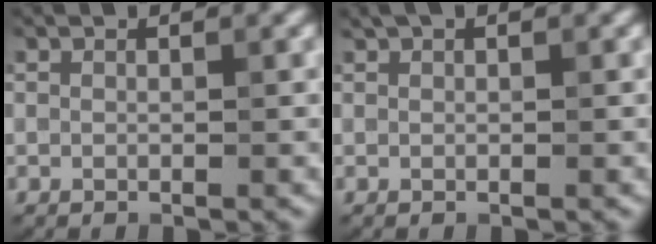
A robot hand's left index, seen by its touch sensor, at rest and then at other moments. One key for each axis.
{"total": 0.8, "fx": 0.6, "fy": 0.3, "fz": 0.4, "tx": -0.006, "ty": 0.003, "tz": 0.011}